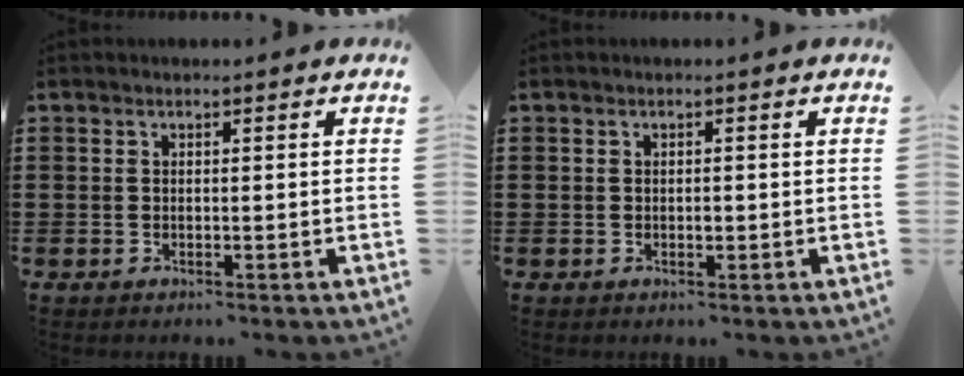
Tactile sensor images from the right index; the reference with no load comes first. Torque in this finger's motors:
{"motor_torque": [-0.19, 0.15, 0.00, 0.00]}